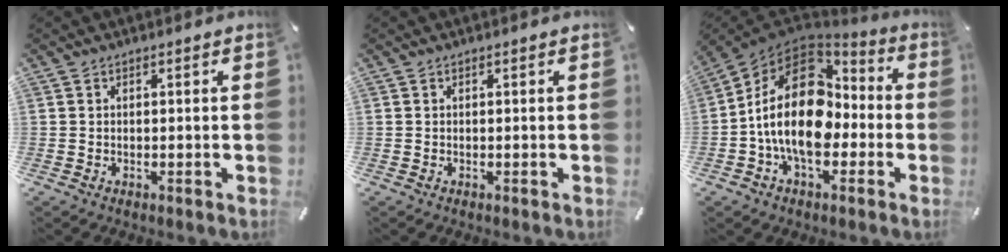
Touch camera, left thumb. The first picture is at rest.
{"total": 0.0}
{"total": 20.1, "force": [-1.4, 13.3, 15.1], "torque": [-0.290, 0.007, -0.024]}